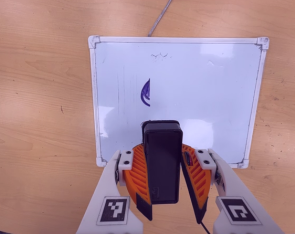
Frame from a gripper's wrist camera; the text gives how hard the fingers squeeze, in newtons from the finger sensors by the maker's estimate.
{"total": 9.7, "left": 9.2, "right": 10.2}